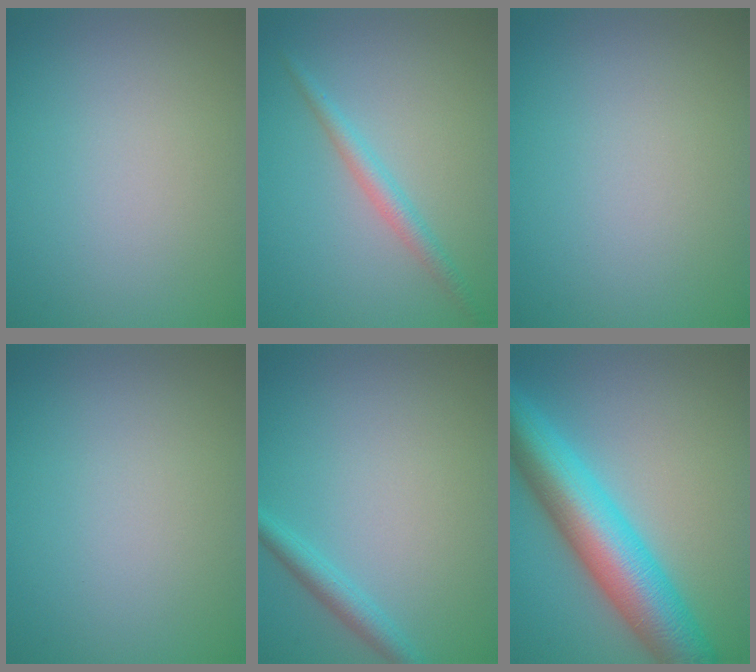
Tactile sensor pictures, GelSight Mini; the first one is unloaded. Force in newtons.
{"total": 2.0, "press": 2.0, "slide": 0.1}
{"total": 0.0}
{"total": 0.0}
{"total": 2.0, "press": 2.0, "slide": 0.1}
{"total": 10.3, "press": 10.3, "slide": 0.2}